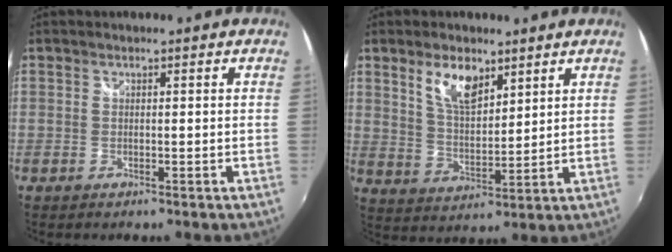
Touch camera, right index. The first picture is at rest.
{"total": 8.2, "force": [4.8, 3.7, 5.5], "torque": [-0.099, 0.005, 0.094]}